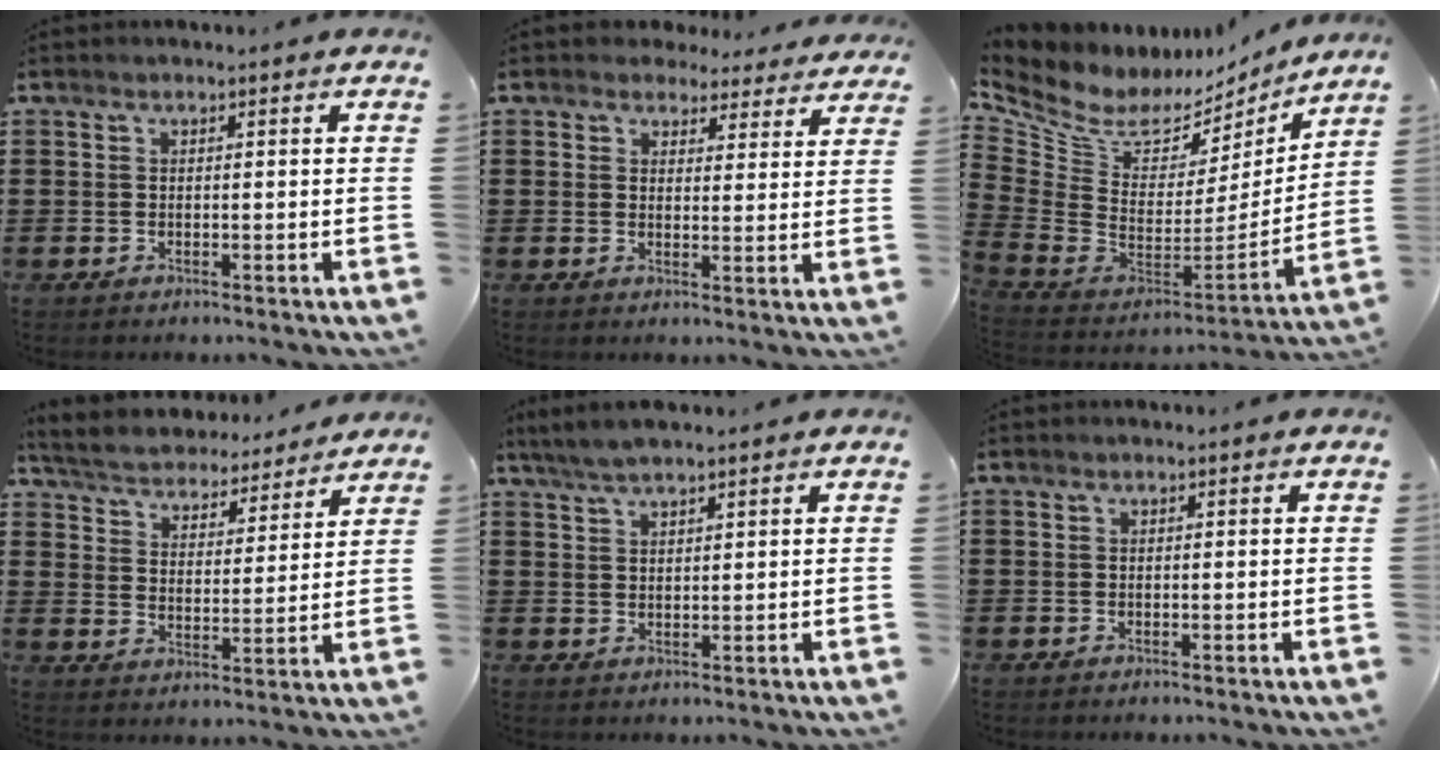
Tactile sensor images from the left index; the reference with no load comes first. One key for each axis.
{"total": 3.8, "fx": 3.5, "fy": 1.3, "fz": 0.5, "tx": -0.016, "ty": -0.010, "tz": 0.064}
{"total": 6.5, "fx": 4.9, "fy": 3.8, "fz": 2.2, "tx": -0.080, "ty": -0.046, "tz": 0.085}
{"total": 4.9, "fx": 4.9, "fy": 0.3, "fz": 0.3, "tx": -0.034, "ty": -0.035, "tz": 0.082}
{"total": 2.9, "fx": 2.4, "fy": 0.2, "fz": 1.6, "tx": -0.035, "ty": 0.002, "tz": 0.046}
{"total": 0.0}